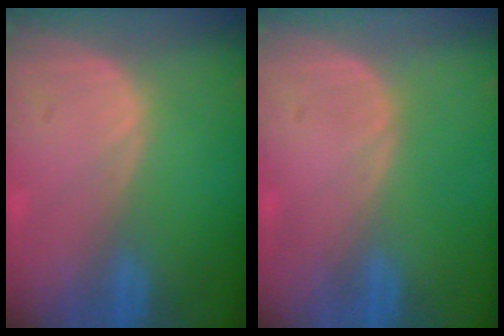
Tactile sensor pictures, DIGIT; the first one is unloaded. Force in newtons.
{"total": 0.0}